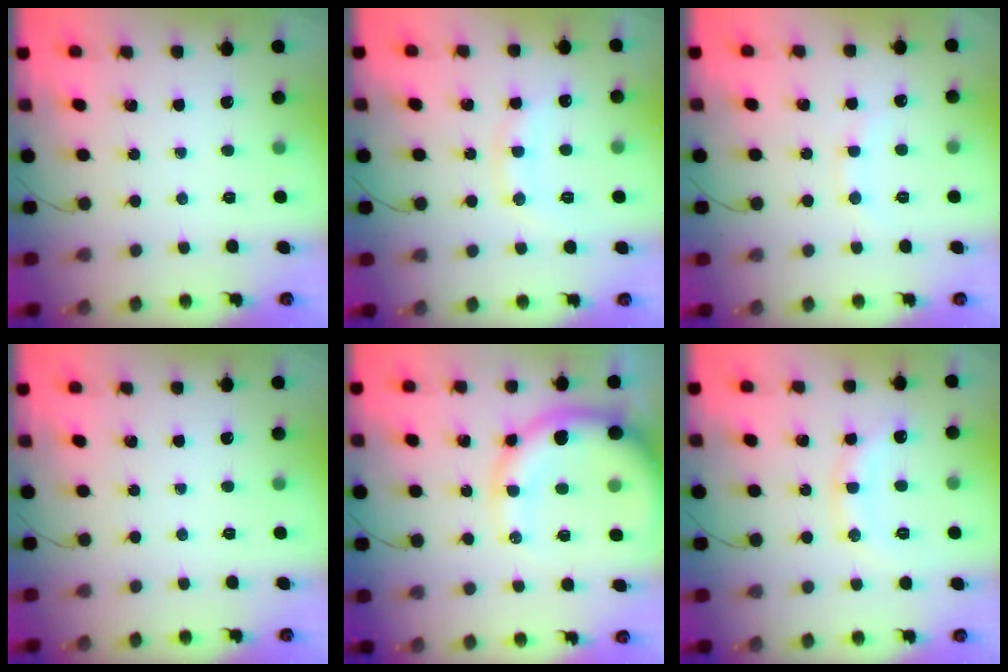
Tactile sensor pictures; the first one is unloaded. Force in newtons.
{"total": 10.5, "press": 10.5, "slide": 0.9}
{"total": 4.9, "press": 4.8, "slide": 1.0}
{"total": 0.0}
{"total": 13.9, "press": 13.3, "slide": 4.1}
{"total": 10.2, "press": 10.2, "slide": 0.6}